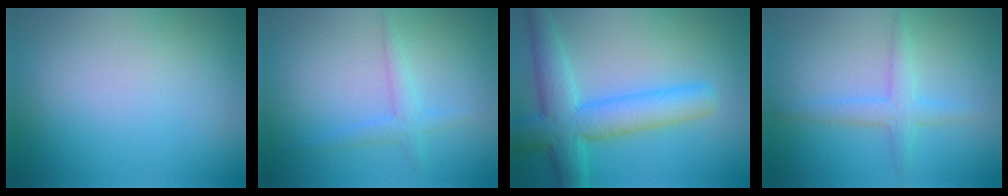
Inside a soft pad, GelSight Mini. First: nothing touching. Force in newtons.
{"total": 1.7, "press": 1.7, "slide": 0.1}
{"total": 6.7, "press": 6.7, "slide": 0.2}
{"total": 2.3, "press": 2.3, "slide": 0.1}